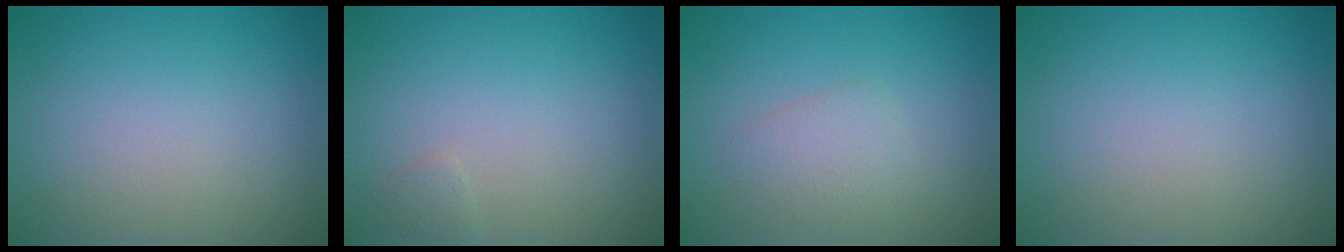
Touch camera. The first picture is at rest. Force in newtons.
{"total": 0.7, "press": 0.7, "slide": 0.0}
{"total": 2.1, "press": 2.1, "slide": 0.1}
{"total": 0.0}